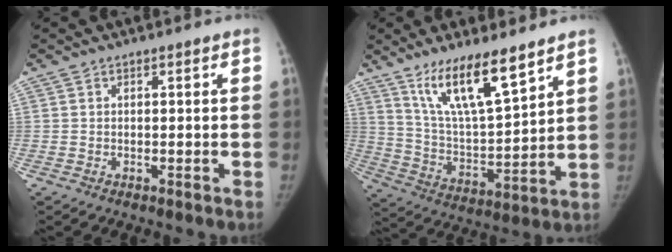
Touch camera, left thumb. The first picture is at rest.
{"total": 15.1, "force": [10.3, 3.5, 10.5], "torque": [-0.171, -0.061, 0.202]}